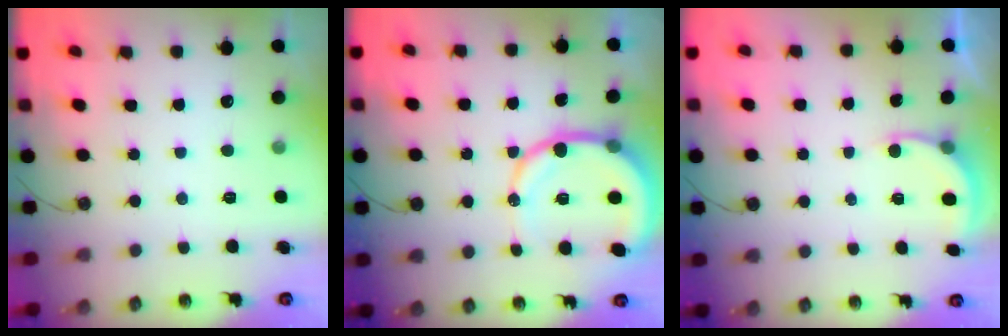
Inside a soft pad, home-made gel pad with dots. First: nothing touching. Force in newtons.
{"total": 12.1, "press": 12.0, "slide": 1.7}
{"total": 2.9, "press": 2.9, "slide": 0.2}